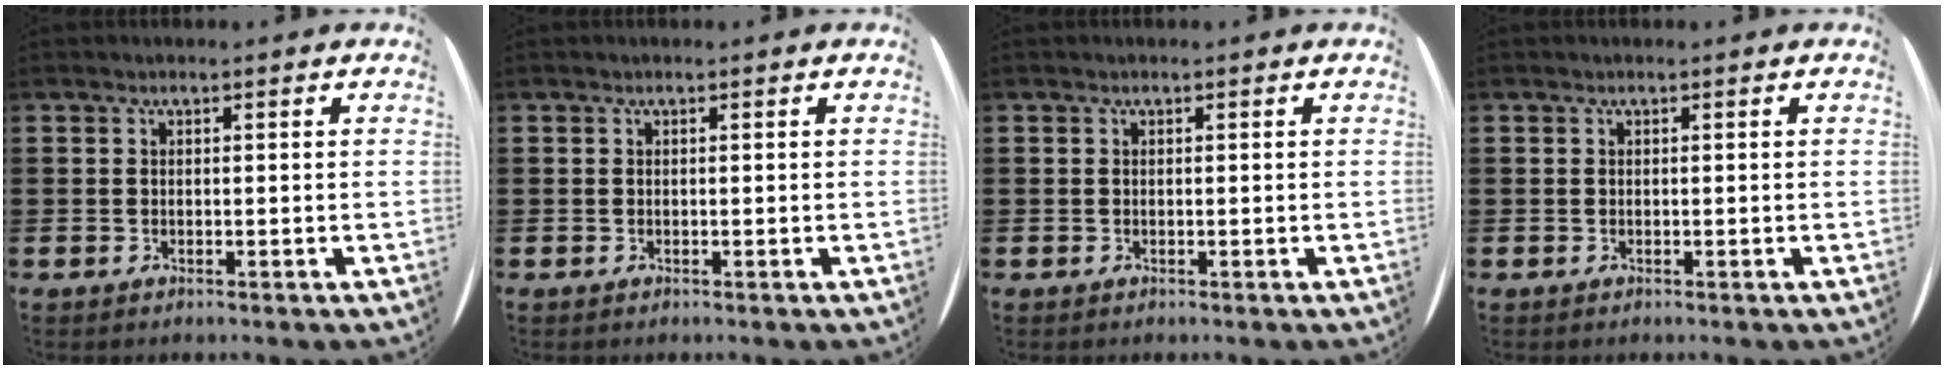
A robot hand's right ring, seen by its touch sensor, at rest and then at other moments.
{"total": 0.0}
{"total": 0.0}
{"total": 0.0}